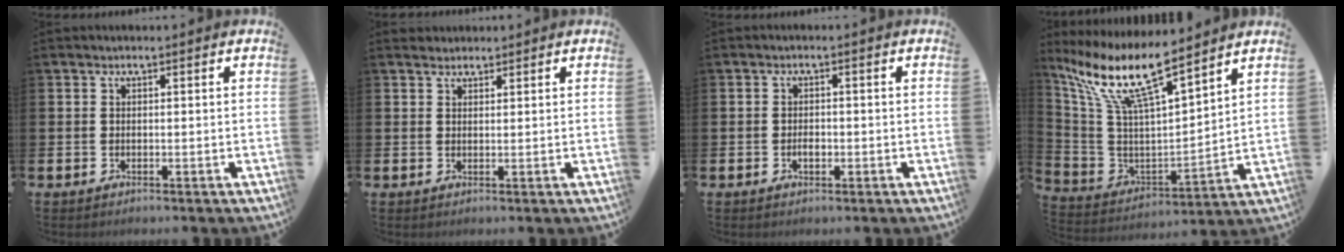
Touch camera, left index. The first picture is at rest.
{"total": 1.9, "force": [1.8, 0.6, -0.1], "torque": [0.009, -0.003, 0.032]}
{"total": 1.6, "force": [-0.4, 1.0, 1.3], "torque": [-0.012, -0.001, -0.011]}
{"total": 11.9, "force": [9.2, 2.1, 7.2], "torque": [-0.175, -0.056, 0.157]}